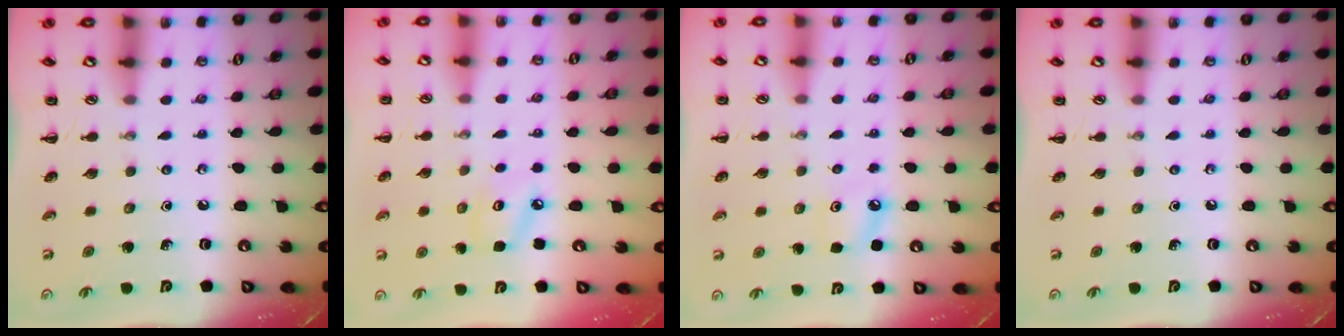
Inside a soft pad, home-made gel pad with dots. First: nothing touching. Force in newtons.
{"total": 4.4, "press": 4.3, "slide": 1.0}
{"total": 5.8, "press": 5.5, "slide": 1.8}
{"total": 0.0}